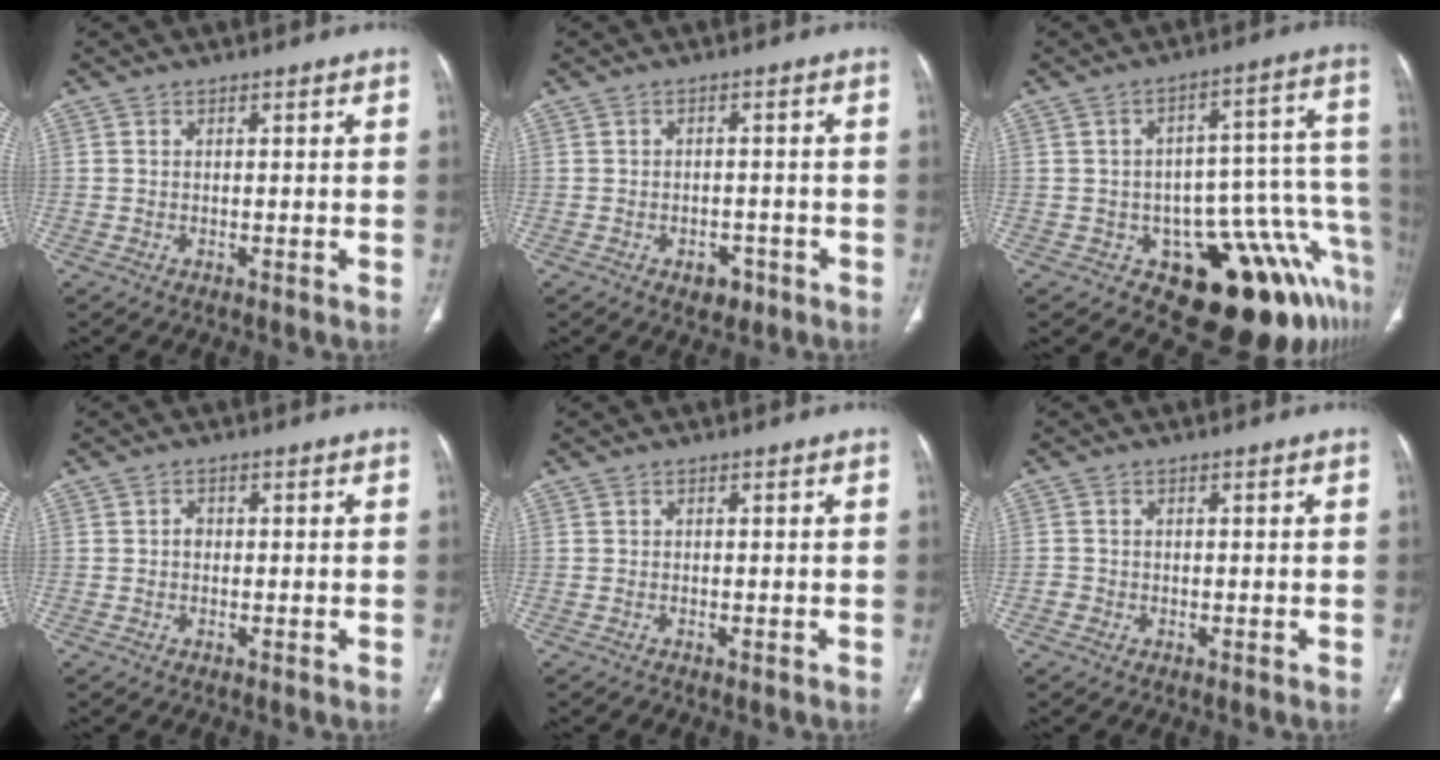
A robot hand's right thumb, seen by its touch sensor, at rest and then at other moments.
{"total": 3.6, "force": [-1.9, 2.4, 1.7], "torque": [-0.010, 0.012, -0.020]}
{"total": 19.6, "force": [-9.7, 9.0, 14.4], "torque": [-0.068, 0.102, -0.120]}
{"total": 1.3, "force": [-0.1, 1.0, 0.7], "torque": [0.000, 0.006, -0.006]}
{"total": 0.5, "force": [-0.4, 0.2, 0.2], "torque": [-0.002, 0.000, -0.006]}
{"total": 1.3, "force": [-0.6, 1.1, 0.2], "torque": [0.002, 0.006, -0.017]}